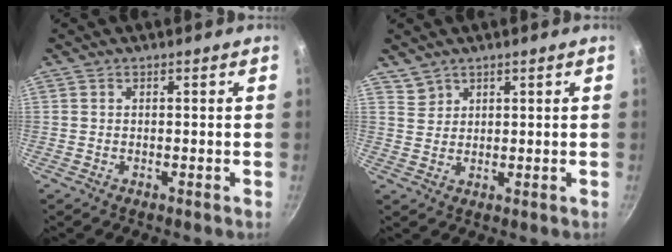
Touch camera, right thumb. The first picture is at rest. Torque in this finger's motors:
{"motor_torque": [-0.12, 0.27, -0.13, -0.49, -0.09]}